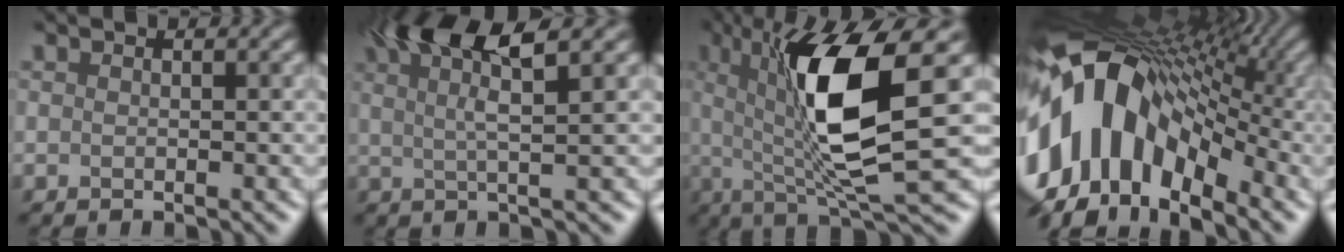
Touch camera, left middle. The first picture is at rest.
{"total": 5.9, "force": [3.7, 0.3, 4.6], "torque": [-0.079, 0.021, 0.080]}
{"total": 9.6, "force": [1.1, 1.8, 9.3], "torque": [-0.177, -0.001, 0.042]}
{"total": 12.9, "force": [-2.0, 8.5, 9.5], "torque": [-0.181, 0.014, -0.031]}